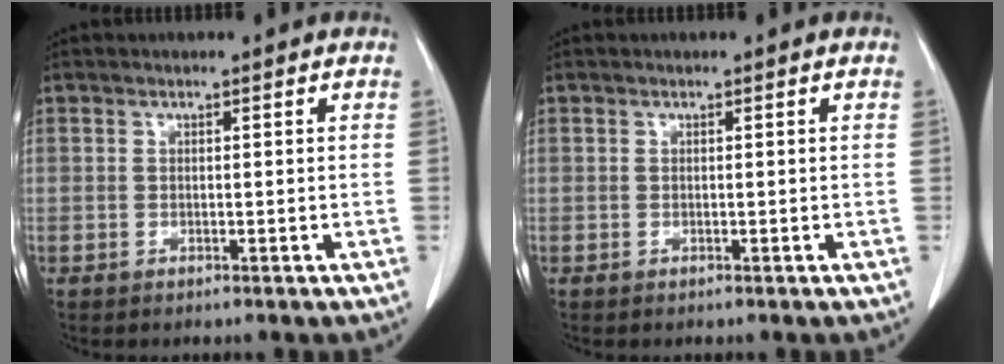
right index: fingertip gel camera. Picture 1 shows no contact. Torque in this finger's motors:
{"motor_torque": [0.00, 0.00, 0.00, 0.00]}